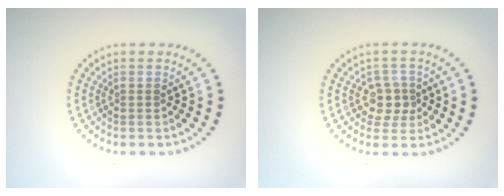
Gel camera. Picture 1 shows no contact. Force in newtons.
{"total": 2.4, "press": 2.2, "slide": 1.1}